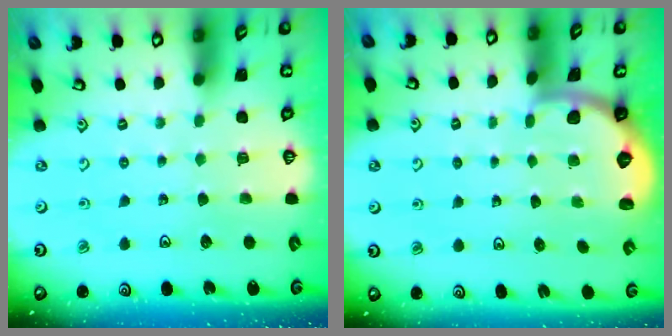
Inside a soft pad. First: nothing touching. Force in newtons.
{"total": 1.6, "press": 1.6, "slide": 0.1}